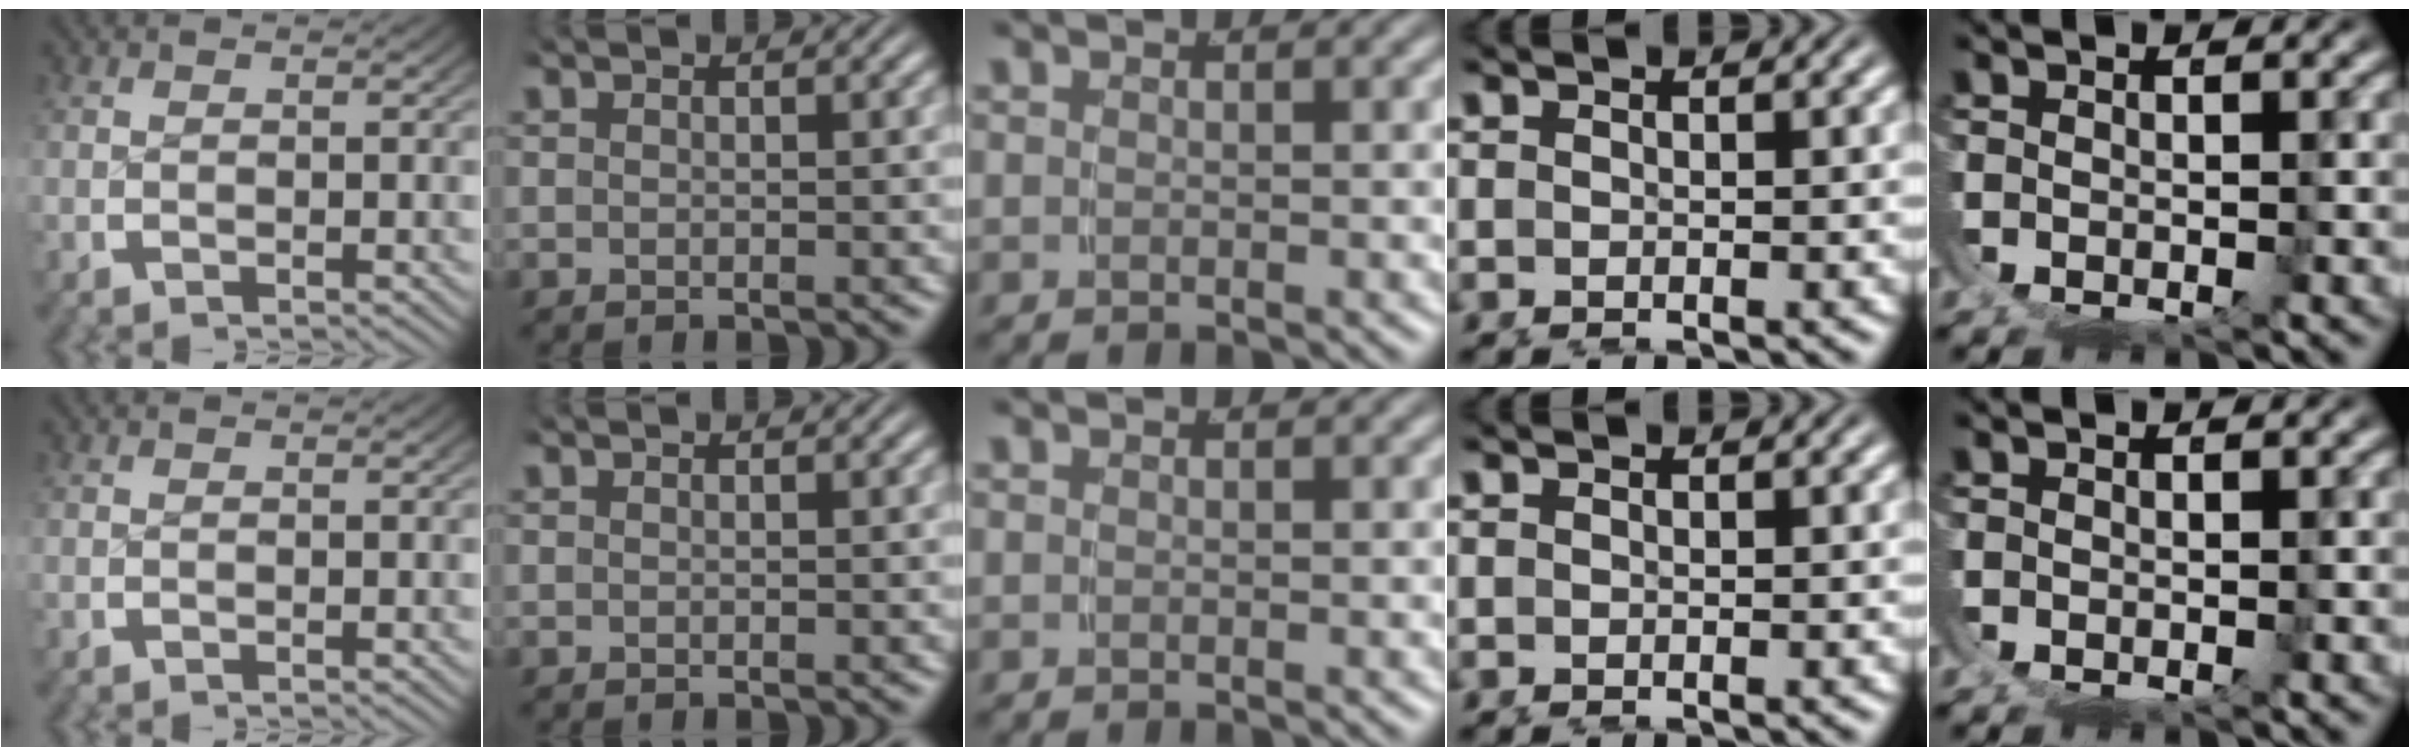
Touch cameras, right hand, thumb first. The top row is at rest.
{}